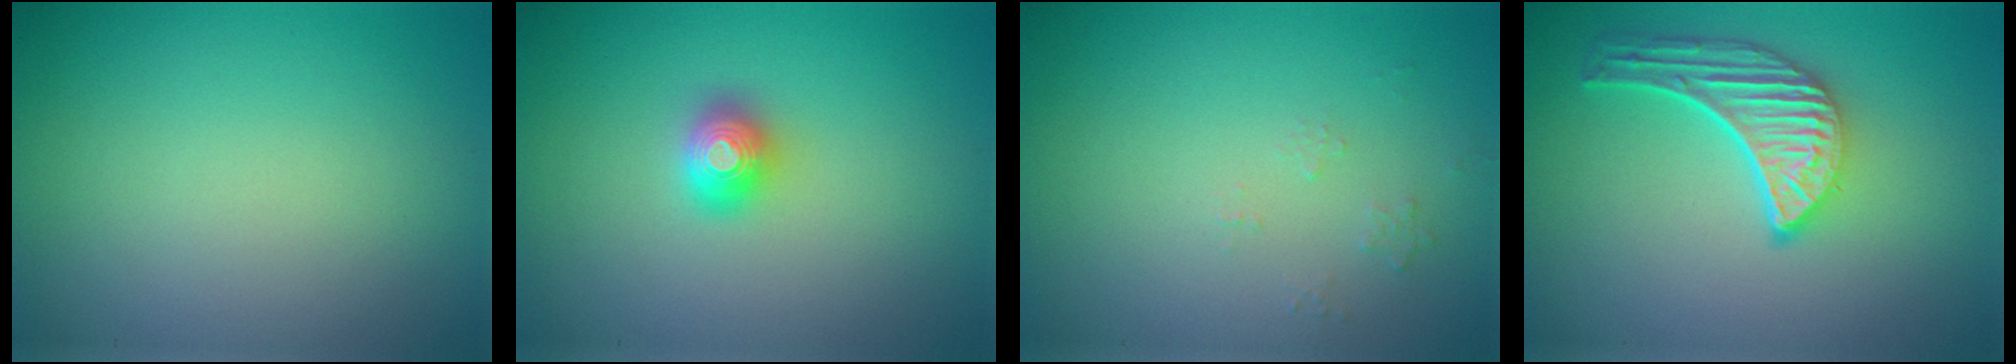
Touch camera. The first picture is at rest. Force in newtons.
{"total": 1.6, "press": 1.6, "slide": 0.2}
{"total": 0.6, "press": 0.4, "slide": 0.5}
{"total": 5.1, "press": 4.0, "slide": 3.2}